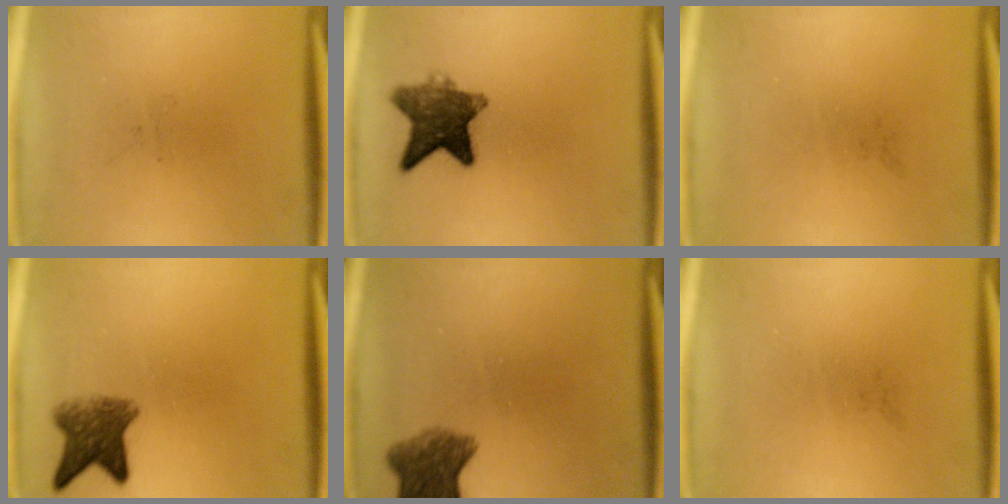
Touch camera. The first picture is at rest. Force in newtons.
{"total": 8.5}
{"total": 0.0}
{"total": 5.8}
{"total": 6.4}
{"total": 0.0}